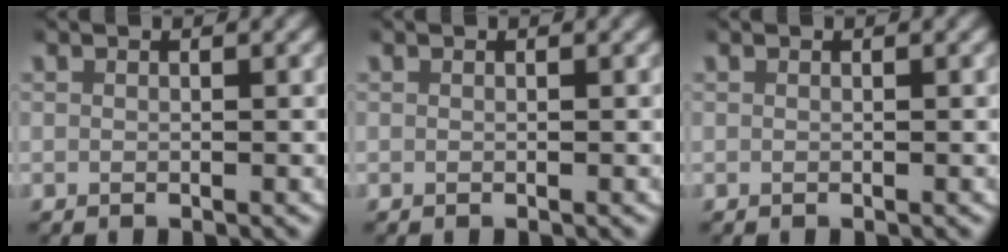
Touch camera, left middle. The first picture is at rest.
{"total": 0.0}
{"total": 0.0}